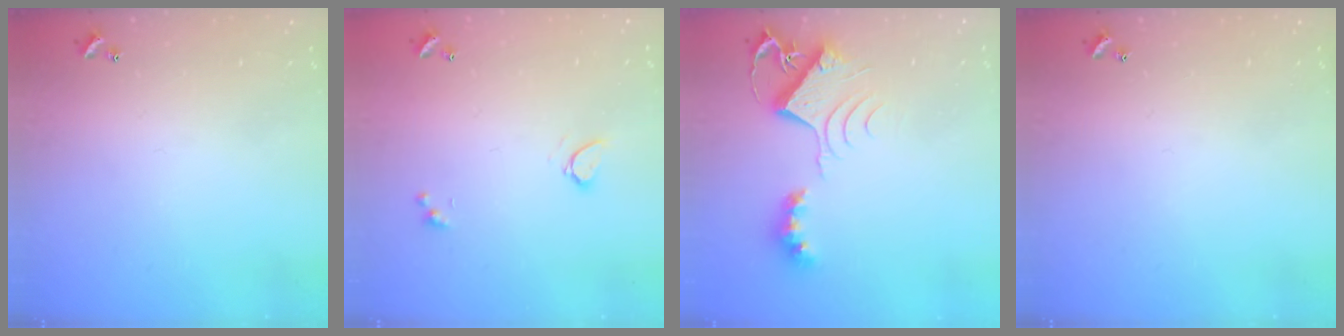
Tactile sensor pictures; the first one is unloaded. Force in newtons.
{"total": 1.0, "press": 1.0, "slide": 0.2}
{"total": 9.1, "press": 9.1, "slide": 0.2}
{"total": 0.0}